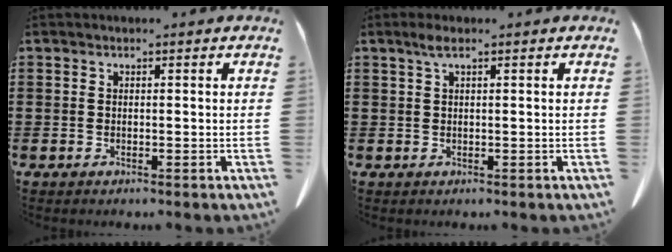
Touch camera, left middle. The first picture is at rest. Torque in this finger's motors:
{"motor_torque": [0.46, 0.06, 0.02, 0.02]}